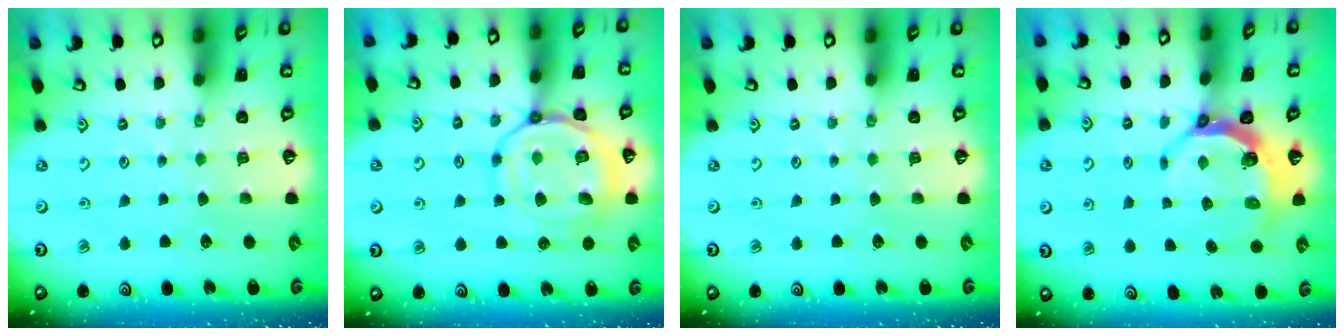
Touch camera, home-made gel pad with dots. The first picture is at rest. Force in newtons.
{"total": 15.7, "press": 15.6, "slide": 1.5}
{"total": 0.0}
{"total": 5.7, "press": 4.5, "slide": 3.6}